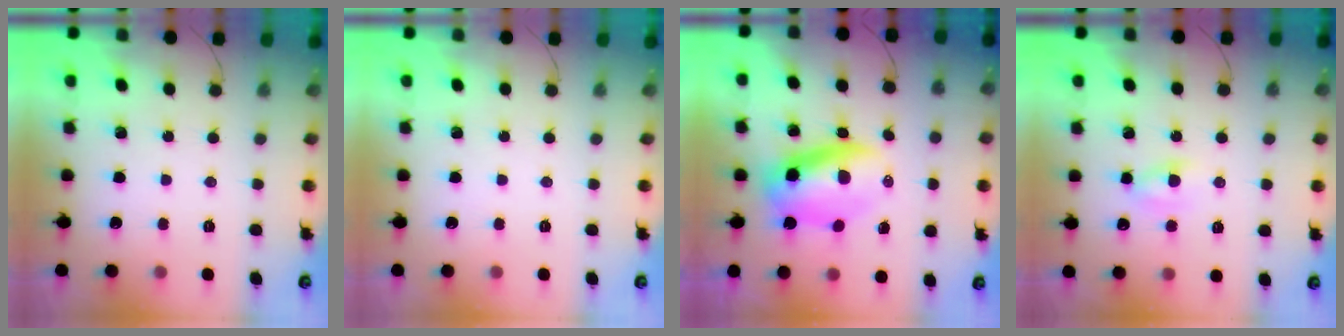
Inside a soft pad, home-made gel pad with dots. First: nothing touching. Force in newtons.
{"total": 0.0}
{"total": 9.3, "press": 9.0, "slide": 2.3}
{"total": 3.3, "press": 3.1, "slide": 1.1}